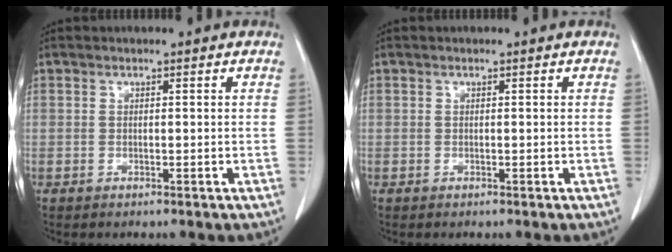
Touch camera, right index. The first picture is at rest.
{"total": 0.0}